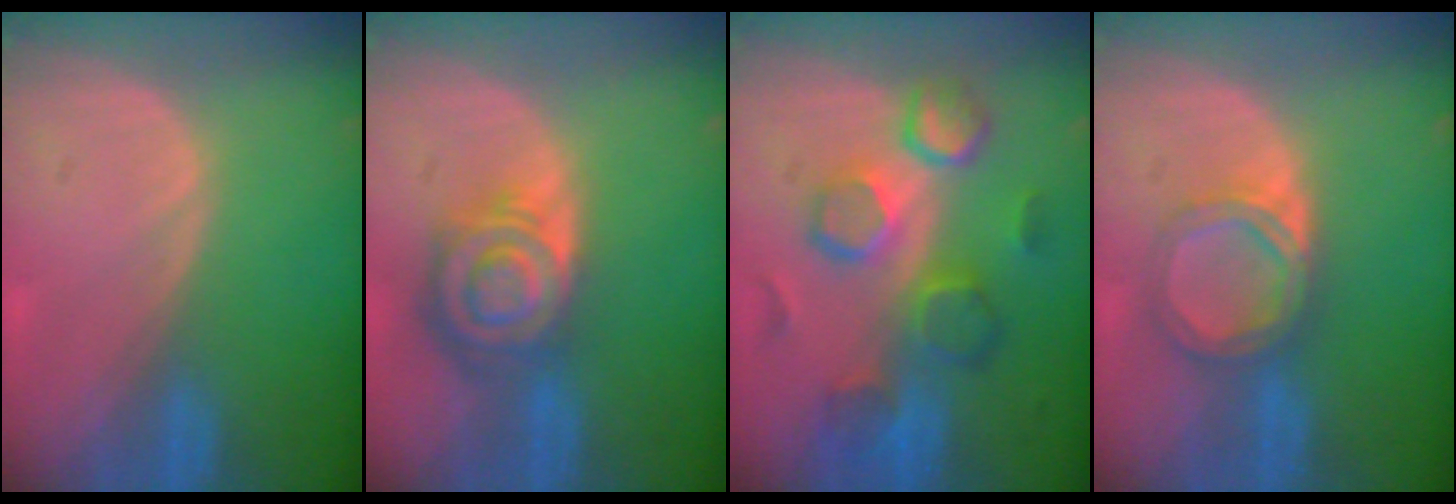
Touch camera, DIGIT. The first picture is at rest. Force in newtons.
{"total": 8.5, "press": 7.4, "slide": 4.3}
{"total": 9.7, "press": 9.3, "slide": 2.9}
{"total": 5.4, "press": 5.2, "slide": 1.6}